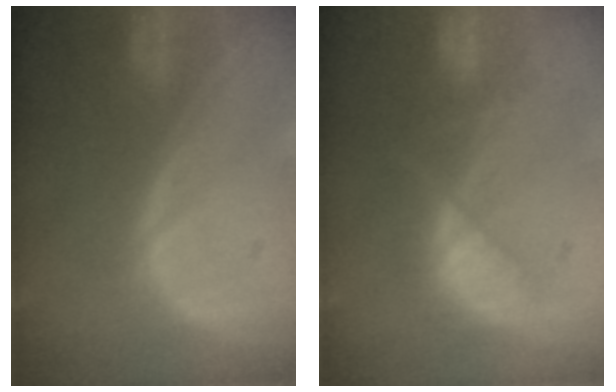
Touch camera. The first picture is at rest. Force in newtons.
{"total": 6.9, "press": 6.9, "slide": 1.1}